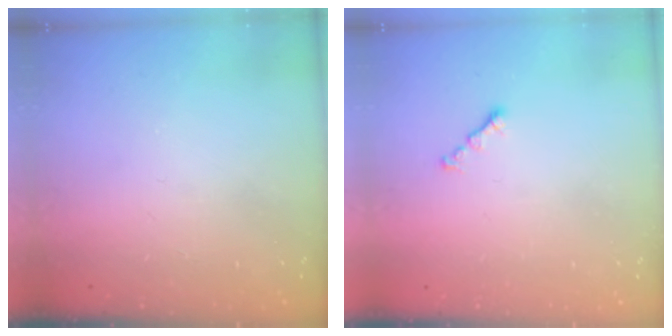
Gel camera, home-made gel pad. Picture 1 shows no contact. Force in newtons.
{"total": 0.8, "press": 0.7, "slide": 0.4}